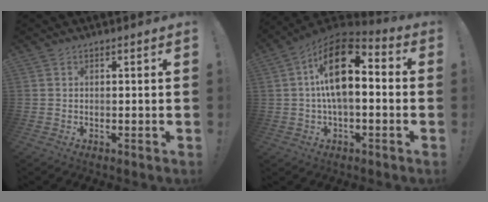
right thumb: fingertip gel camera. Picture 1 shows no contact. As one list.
[{"total": 17.6, "force": [2.7, 9.3, 14.7], "torque": [-0.241, -0.001, 0.045]}]